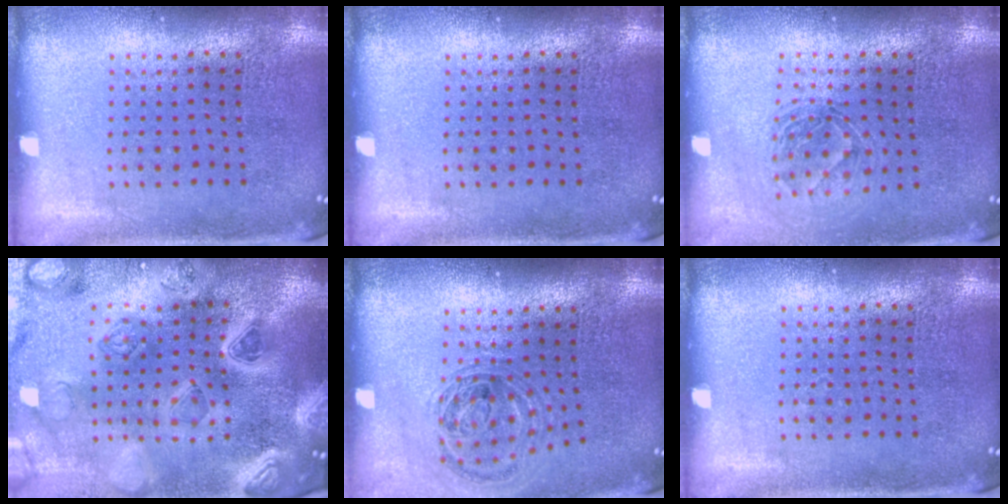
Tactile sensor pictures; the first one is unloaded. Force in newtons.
{"total": 0.0}
{"total": 1.3, "press": 1.1, "slide": 0.6}
{"total": 5.1, "press": 4.4, "slide": 2.6}
{"total": 1.1, "press": 1.0, "slide": 0.3}
{"total": 0.0}